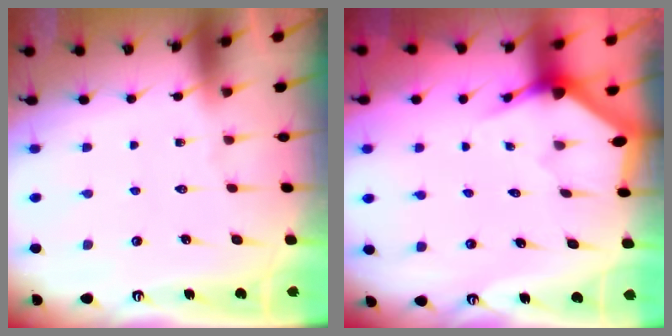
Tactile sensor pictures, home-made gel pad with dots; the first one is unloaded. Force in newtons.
{"total": 3.0, "press": 3.0, "slide": 0.1}